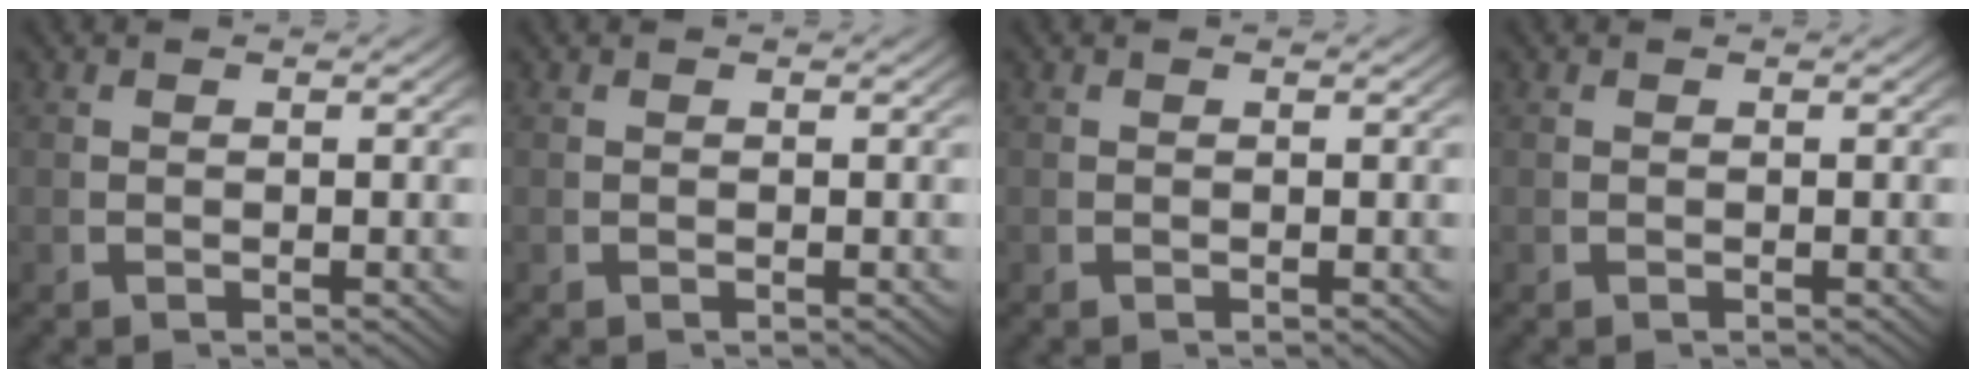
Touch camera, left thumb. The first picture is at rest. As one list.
[{"total": 0.0}, {"total": 0.0}, {"total": 0.0}]